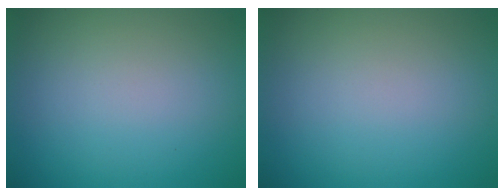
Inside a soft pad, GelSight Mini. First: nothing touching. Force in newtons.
{"total": 0.0}